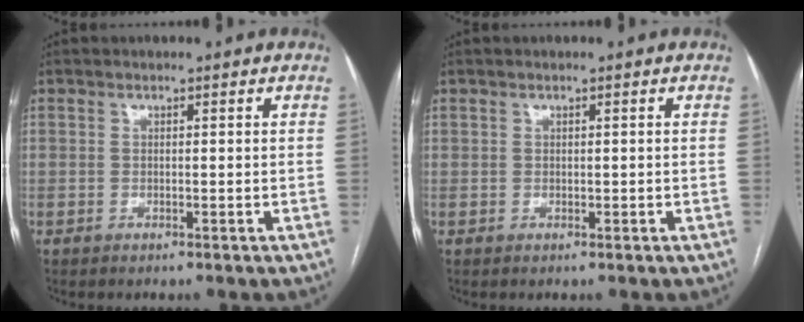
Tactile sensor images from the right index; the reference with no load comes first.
{"total": 0.0}